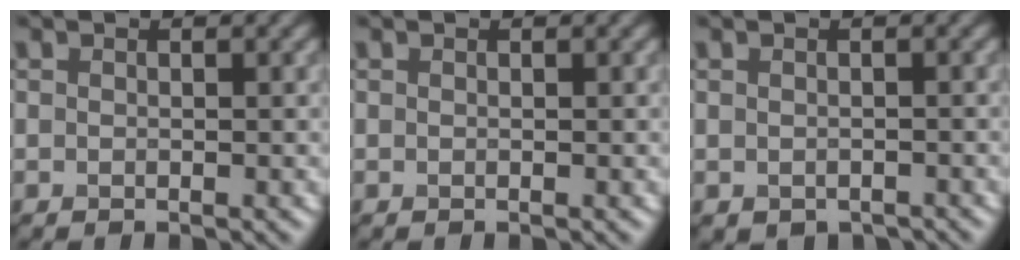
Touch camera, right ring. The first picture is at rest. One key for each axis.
{"total": 0.0}
{"total": 1.5, "fx": -1.2, "fy": 0.8, "fz": 0.5, "tx": -0.006, "ty": -0.009, "tz": -0.016}